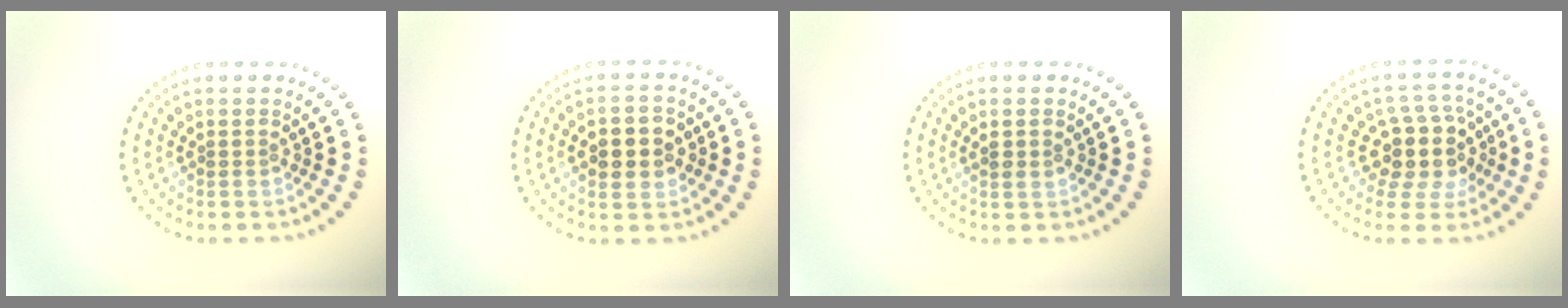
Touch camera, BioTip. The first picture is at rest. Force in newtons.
{"total": 3.7, "press": 3.7, "slide": 0.3}
{"total": 0.6, "press": 0.6, "slide": 0.2}
{"total": 4.3, "press": 3.6, "slide": 2.5}